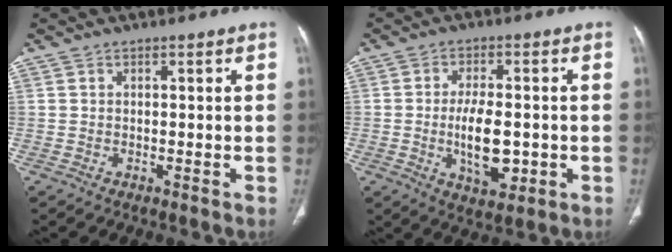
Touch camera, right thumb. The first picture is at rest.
{"total": 9.6, "force": [-1.5, 4.6, 8.3], "torque": [-0.129, -0.003, -0.018]}